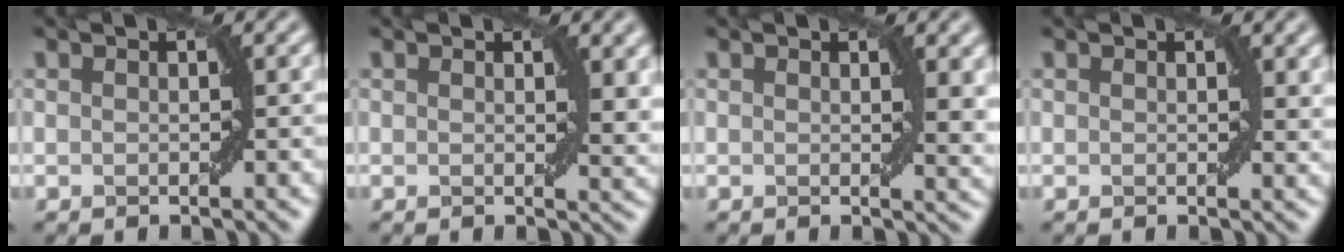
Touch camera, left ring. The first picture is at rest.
{"total": 2.2, "force": [1.0, 0.8, 1.8], "torque": [-0.020, -0.007, 0.018]}
{"total": 2.5, "force": [1.0, 0.8, 2.2], "torque": [-0.024, -0.006, 0.016]}
{"total": 1.2, "force": [0.7, 0.6, 0.8], "torque": [-0.004, -0.004, 0.012]}